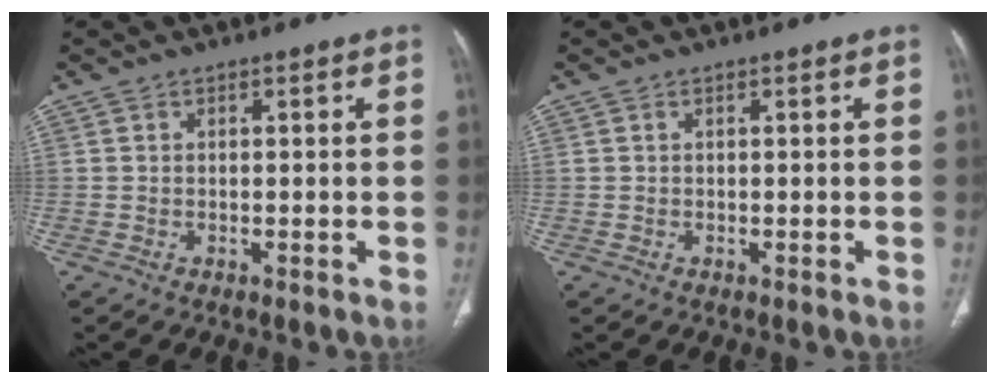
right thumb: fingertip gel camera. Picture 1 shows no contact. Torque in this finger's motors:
{"motor_torque": [-0.02, -0.18, -0.01, 0.56, 0.03]}